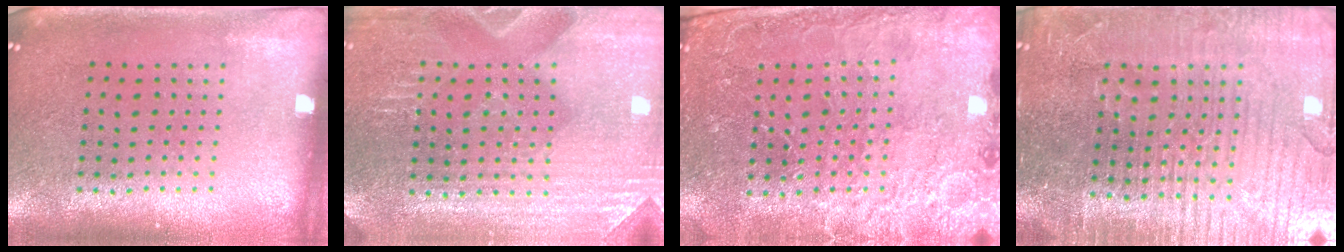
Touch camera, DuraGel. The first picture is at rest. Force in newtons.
{"total": 3.2, "press": 3.1, "slide": 0.4}
{"total": 3.0, "press": 3.0, "slide": 0.5}
{"total": 5.1, "press": 4.7, "slide": 2.0}